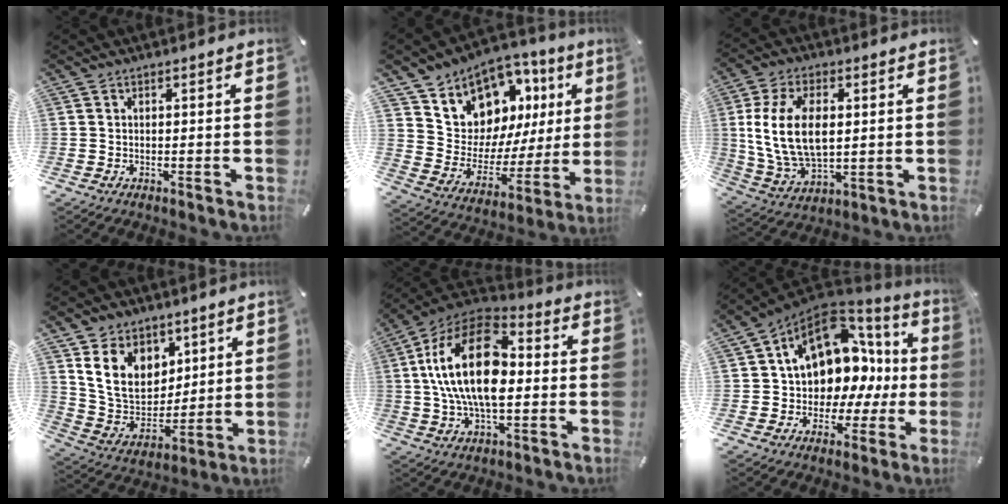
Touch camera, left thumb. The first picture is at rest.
{"total": 10.5, "force": [7.6, 7.3, 0.5], "torque": [-0.020, -0.093, 0.142]}
{"total": 14.7, "force": [2.2, 9.1, 11.3], "torque": [-0.257, 0.001, 0.036]}
{"total": 13.7, "force": [6.2, 10.8, 5.8], "torque": [-0.119, -0.034, 0.123]}
{"total": 21.2, "force": [1.1, 12.3, 17.3], "torque": [-0.349, 0.003, 0.013]}
{"total": 15.4, "force": [5.7, 11.0, 9.1], "torque": [-0.131, -0.051, 0.098]}